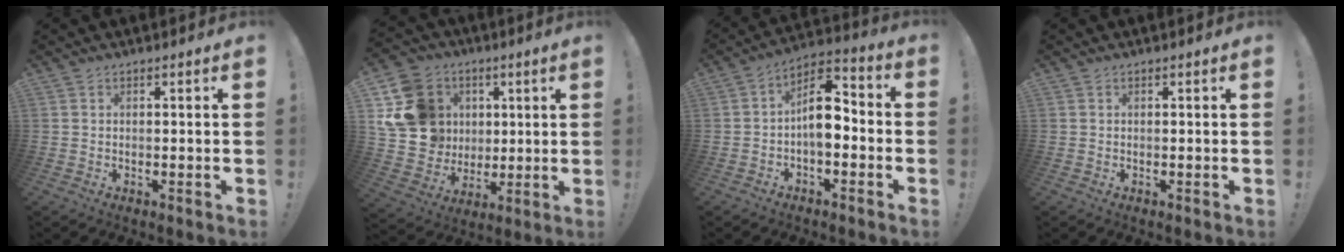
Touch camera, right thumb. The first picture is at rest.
{"total": 17.8, "force": [4.5, 15.5, 7.5], "torque": [-0.122, -0.005, 0.115]}
{"total": 10.5, "force": [-1.7, 6.2, 8.3], "torque": [-0.141, 0.019, -0.028]}
{"total": 0.0}